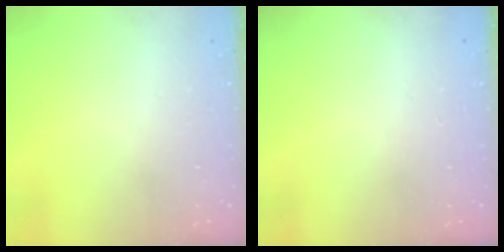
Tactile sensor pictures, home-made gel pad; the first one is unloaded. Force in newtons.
{"total": 8.9, "press": 3.1, "slide": 8.3}